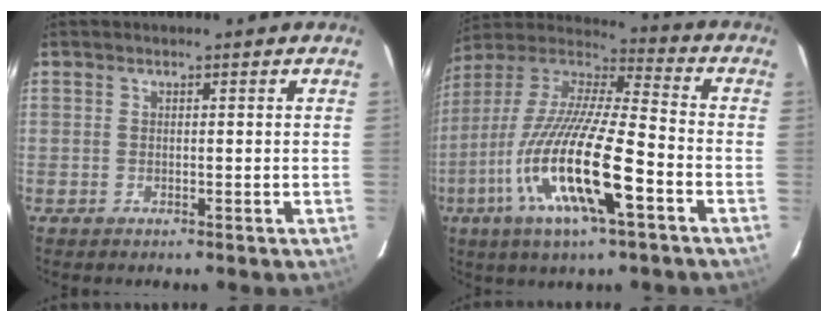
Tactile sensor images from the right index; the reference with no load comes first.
{"total": 21.3, "force": [-8.5, 3.8, 19.2], "torque": [-0.371, -0.037, -0.168]}